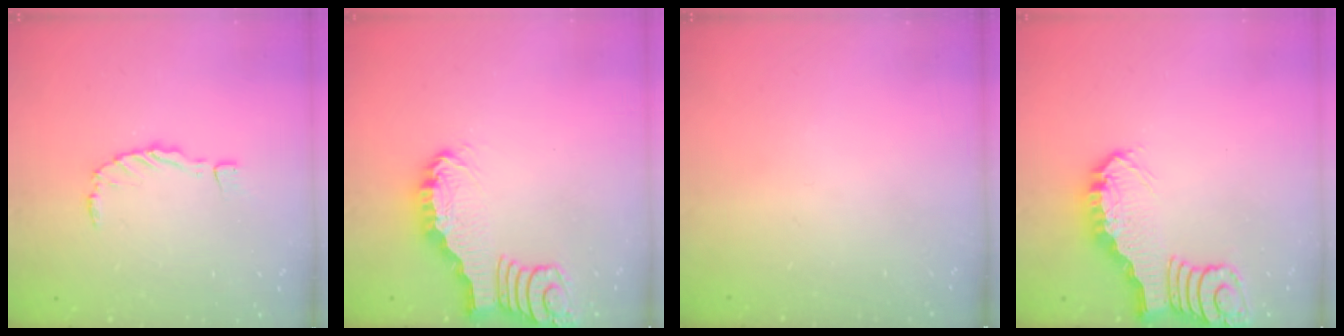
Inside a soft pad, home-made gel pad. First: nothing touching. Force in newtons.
{"total": 2.2, "press": 2.2, "slide": 0.2}
{"total": 0.0}
{"total": 3.0, "press": 2.9, "slide": 0.4}